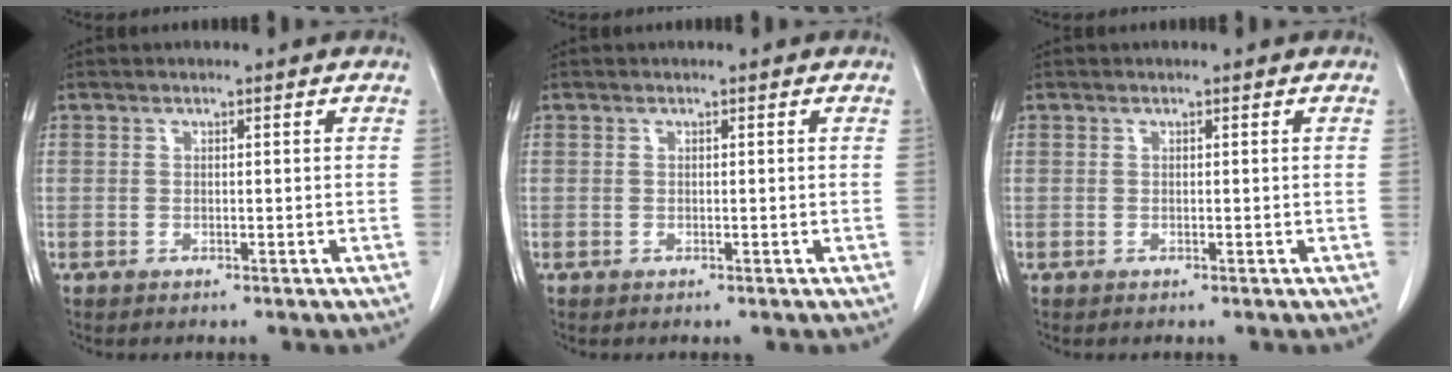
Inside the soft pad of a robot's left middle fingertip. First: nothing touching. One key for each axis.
{"total": 0.0}
{"total": 0.0}